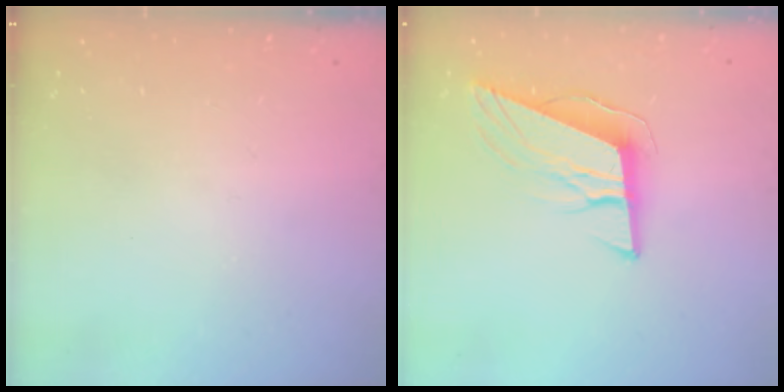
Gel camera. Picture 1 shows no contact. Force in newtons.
{"total": 10.7, "press": 10.2, "slide": 3.3}